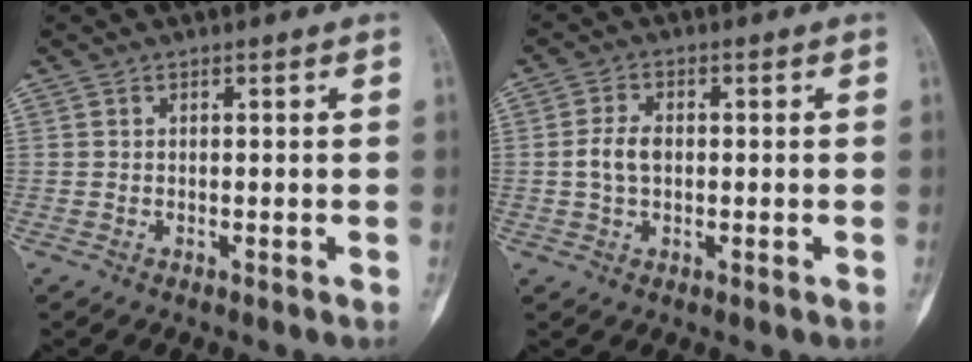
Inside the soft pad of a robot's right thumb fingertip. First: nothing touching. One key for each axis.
{"total": 4.5, "fx": -0.1, "fy": 2.9, "fz": 3.4, "tx": -0.070, "ty": 0.009, "tz": -0.004}